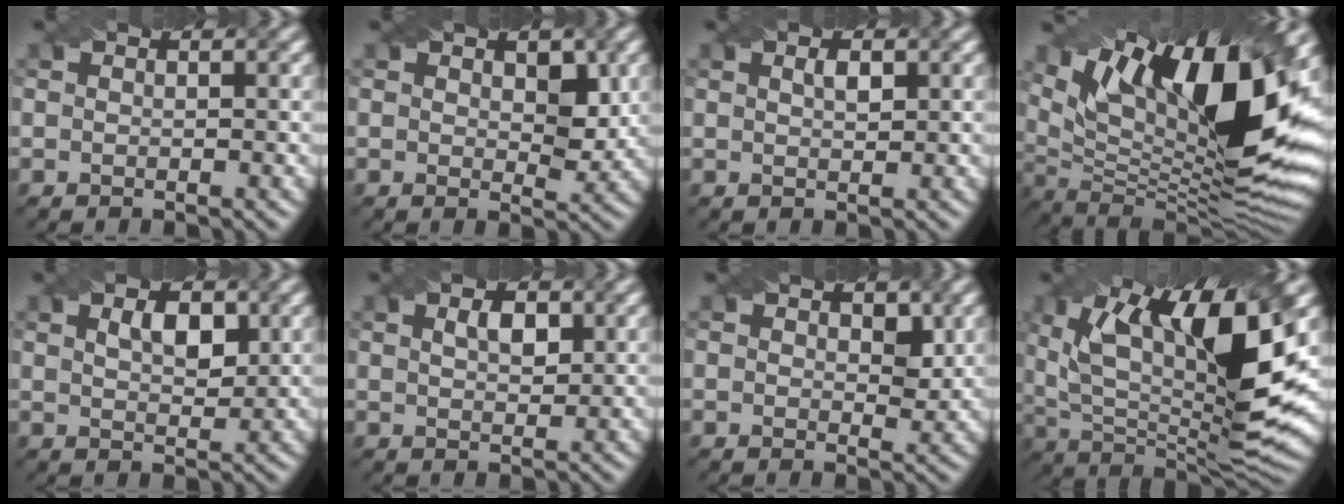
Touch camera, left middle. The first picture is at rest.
{"total": 3.0, "force": [0.9, 1.8, 2.2], "torque": [-0.032, -0.010, 0.019]}
{"total": 1.2, "force": [0.6, 0.5, 0.9], "torque": [-0.020, 0.002, 0.011]}
{"total": 16.7, "force": [6.7, 6.1, 14.0], "torque": [-0.225, 0.011, 0.118]}
{"total": 3.0, "force": [1.2, 1.5, 2.3], "torque": [-0.043, 0.003, 0.025]}
{"total": 2.1, "force": [0.9, 1.0, 1.6], "torque": [-0.031, 0.003, 0.019]}
{"total": 2.2, "force": [0.8, 1.3, 1.6], "torque": [-0.021, -0.009, 0.016]}
{"total": 14.7, "force": [5.0, 5.0, 12.9], "torque": [-0.220, -0.009, 0.089]}